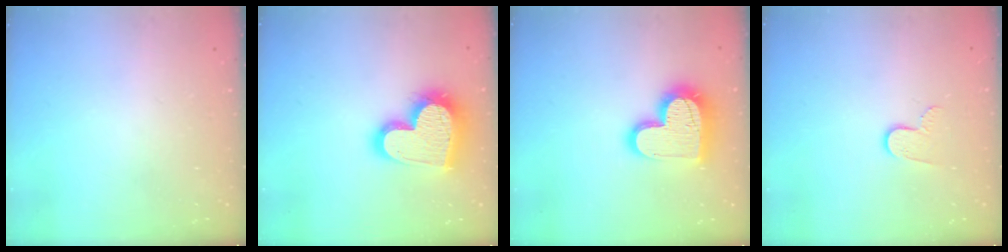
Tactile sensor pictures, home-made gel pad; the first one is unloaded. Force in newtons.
{"total": 20.6, "press": 20.5, "slide": 1.8}
{"total": 18.5, "press": 18.4, "slide": 1.3}
{"total": 6.6, "press": 6.6, "slide": 0.6}